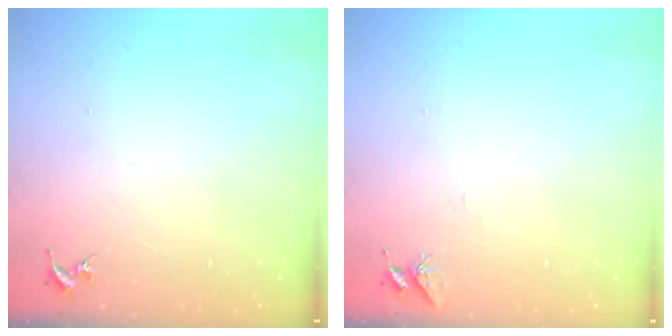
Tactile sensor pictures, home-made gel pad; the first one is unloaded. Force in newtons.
{"total": 5.0, "press": 5.0, "slide": 0.4}